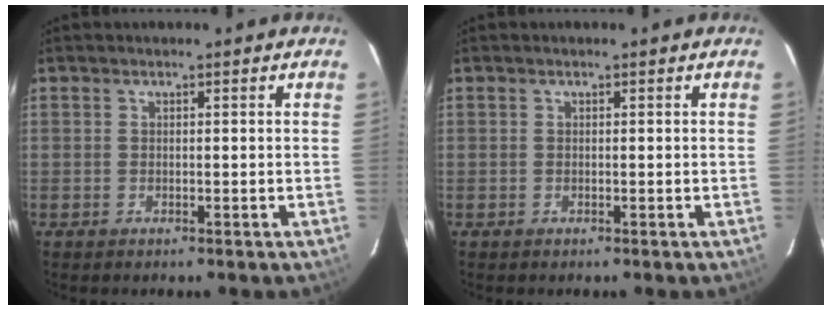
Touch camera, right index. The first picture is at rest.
{"total": 0.0}